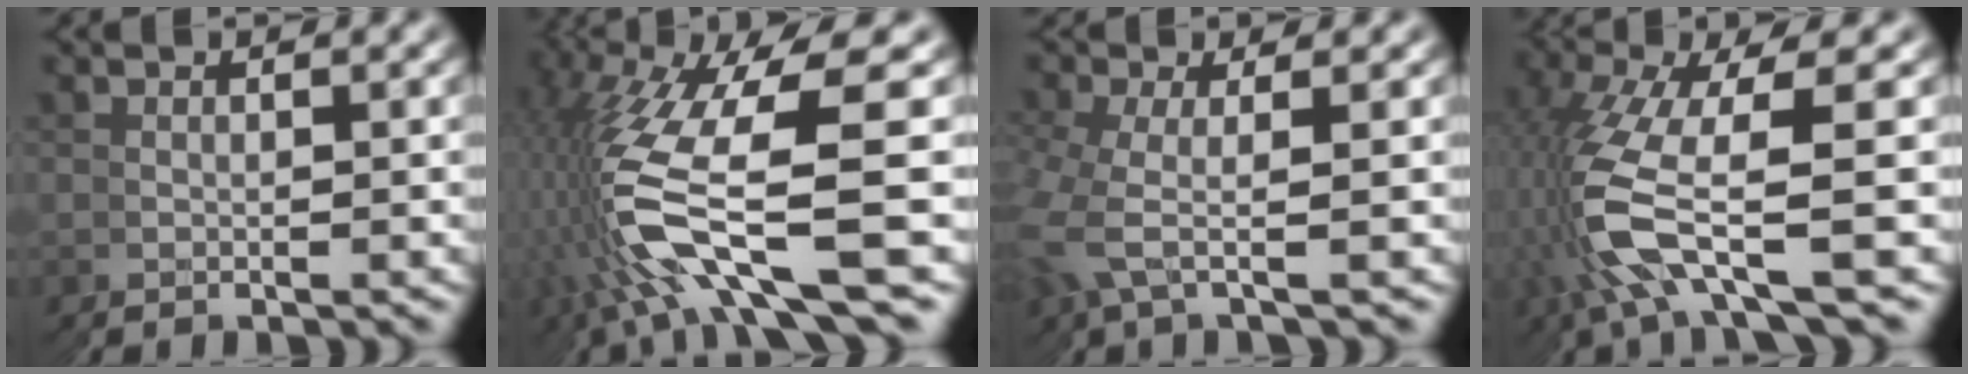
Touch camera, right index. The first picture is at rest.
{"total": 11.9, "force": [-1.6, 6.5, 9.8], "torque": [-0.232, -0.024, -0.018]}
{"total": 1.5, "force": [1.1, 0.7, 0.8], "torque": [-0.048, -0.005, 0.020]}
{"total": 6.9, "force": [-1.0, 3.4, 6.0], "torque": [-0.158, -0.019, -0.008]}